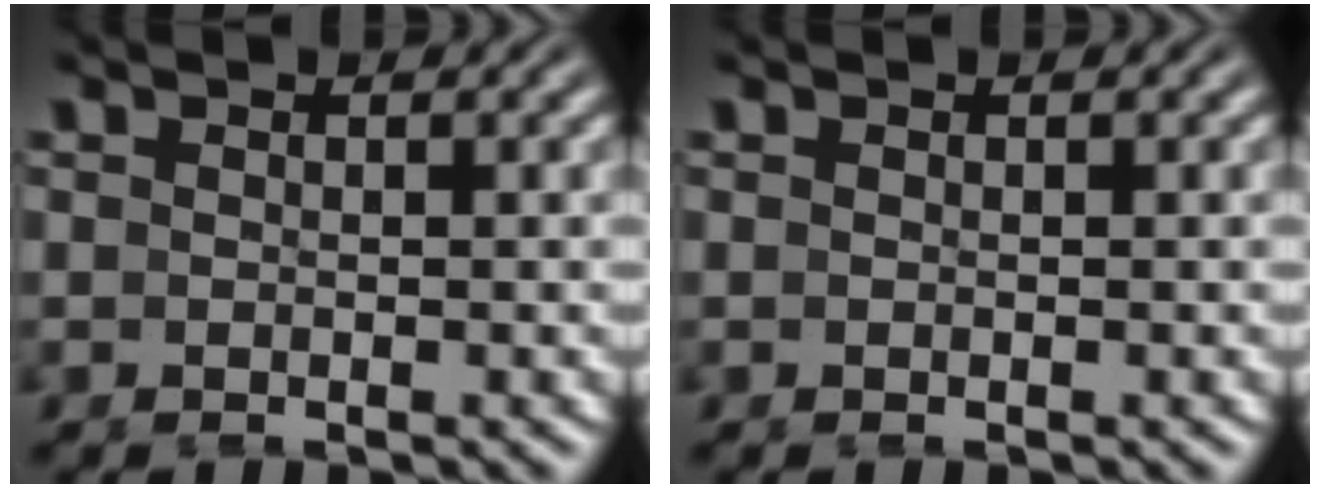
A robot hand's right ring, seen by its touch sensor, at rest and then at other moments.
{"total": 0.0}